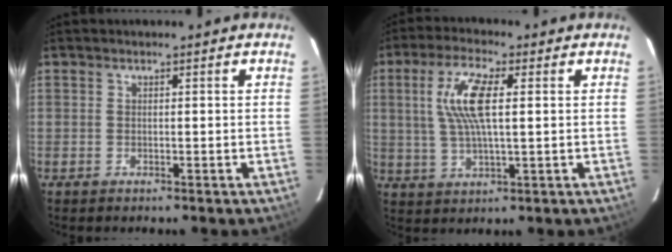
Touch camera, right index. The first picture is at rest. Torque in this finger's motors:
{"motor_torque": [0.74, -0.20, 0.49, 0.19]}